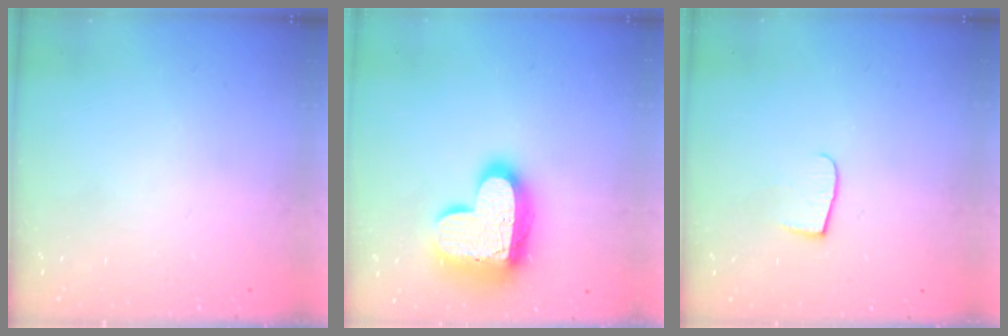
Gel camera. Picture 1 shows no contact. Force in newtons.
{"total": 17.8, "press": 17.8, "slide": 1.5}
{"total": 4.9, "press": 4.9, "slide": 0.5}